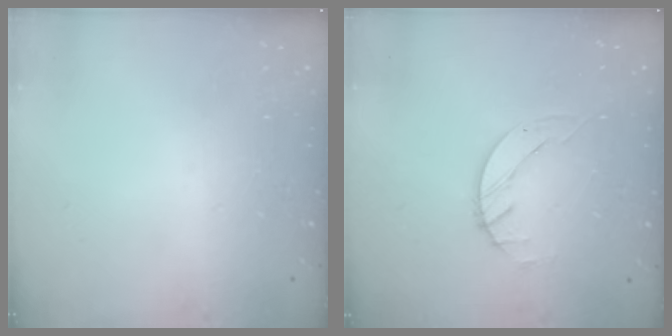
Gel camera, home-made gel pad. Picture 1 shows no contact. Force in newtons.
{"total": 1.4, "press": 1.4, "slide": 0.2}